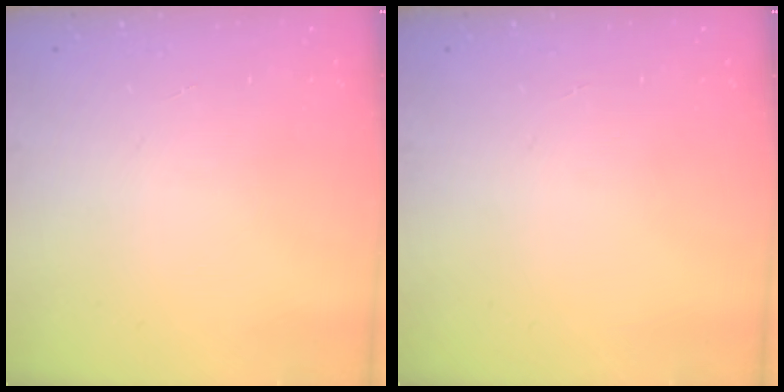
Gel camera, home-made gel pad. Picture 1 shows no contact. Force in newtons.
{"total": 0.0}